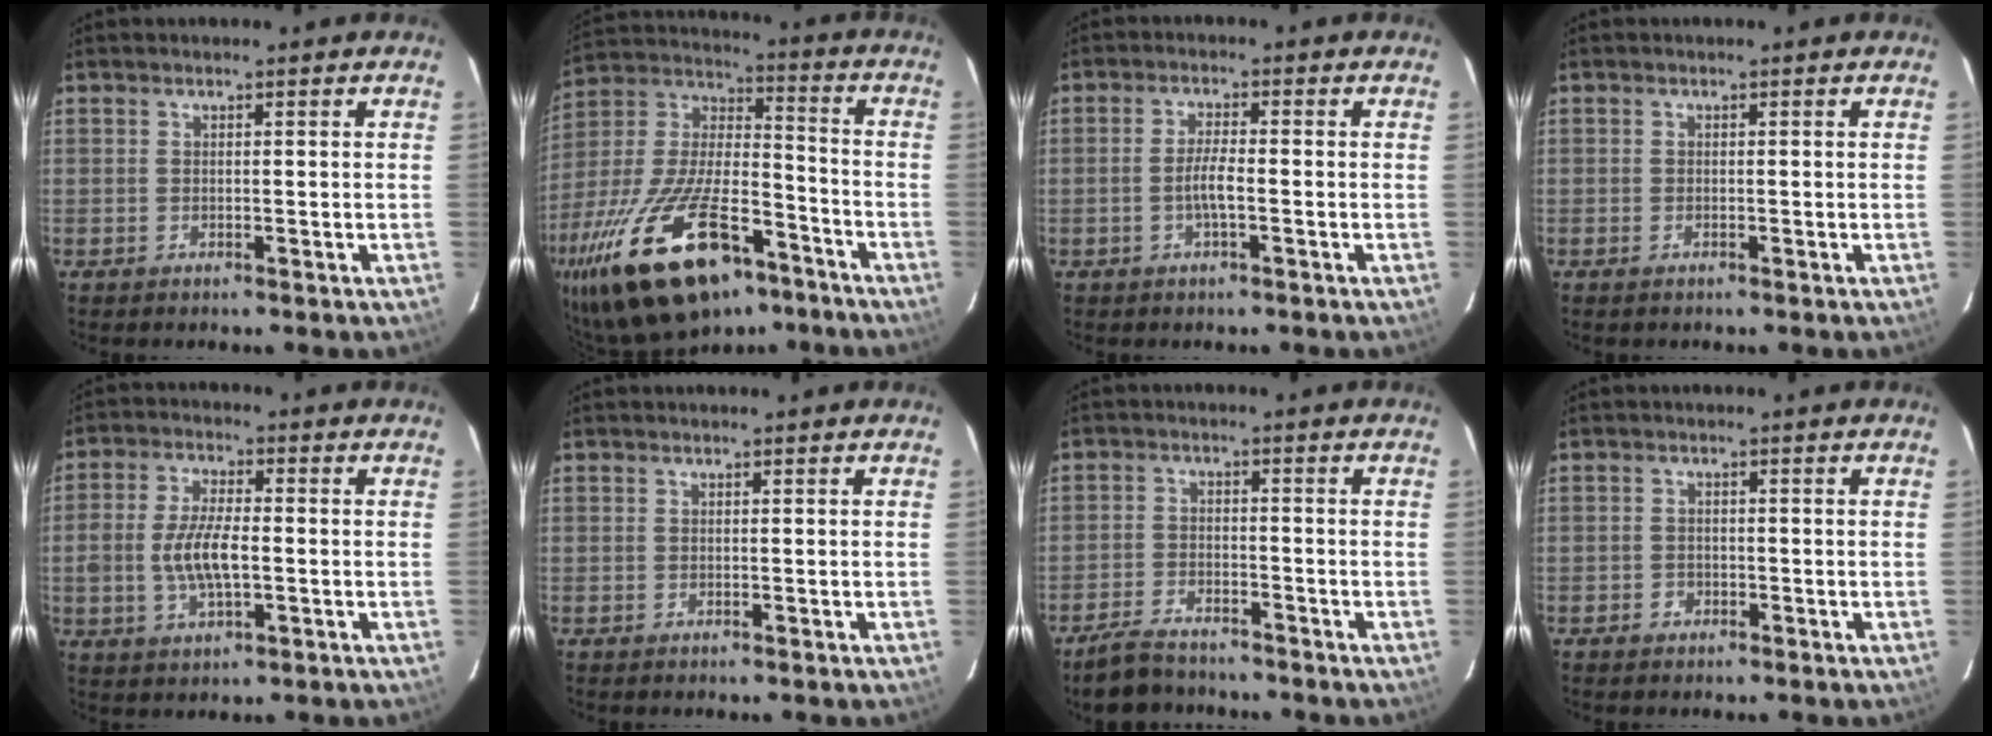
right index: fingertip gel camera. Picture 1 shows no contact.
{"total": 28.3, "force": [-17.4, 11.4, 19.2], "torque": [-0.383, -0.024, -0.284]}
{"total": 3.2, "force": [-1.2, 0.4, 3.0], "torque": [-0.060, 0.000, -0.020]}
{"total": 0.8, "force": [-0.6, 0.4, 0.3], "torque": [-0.007, -0.002, -0.012]}
{"total": 0.0}
{"total": 0.0}
{"total": 7.2, "force": [-6.2, 2.8, 2.4], "torque": [-0.076, 0.001, -0.104]}
{"total": 1.8, "force": [-1.1, 1.4, 0.2], "torque": [-0.006, 0.004, -0.017]}